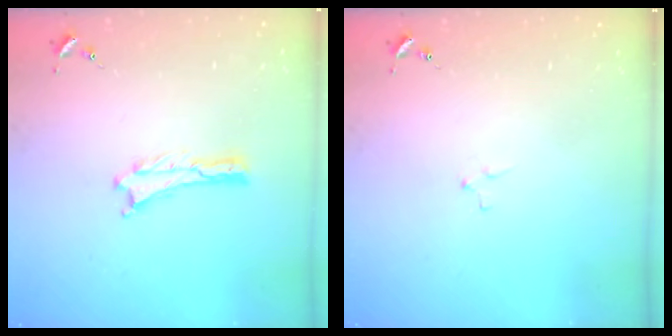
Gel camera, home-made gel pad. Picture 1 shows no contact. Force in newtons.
{"total": 2.1, "press": 2.1, "slide": 0.2}